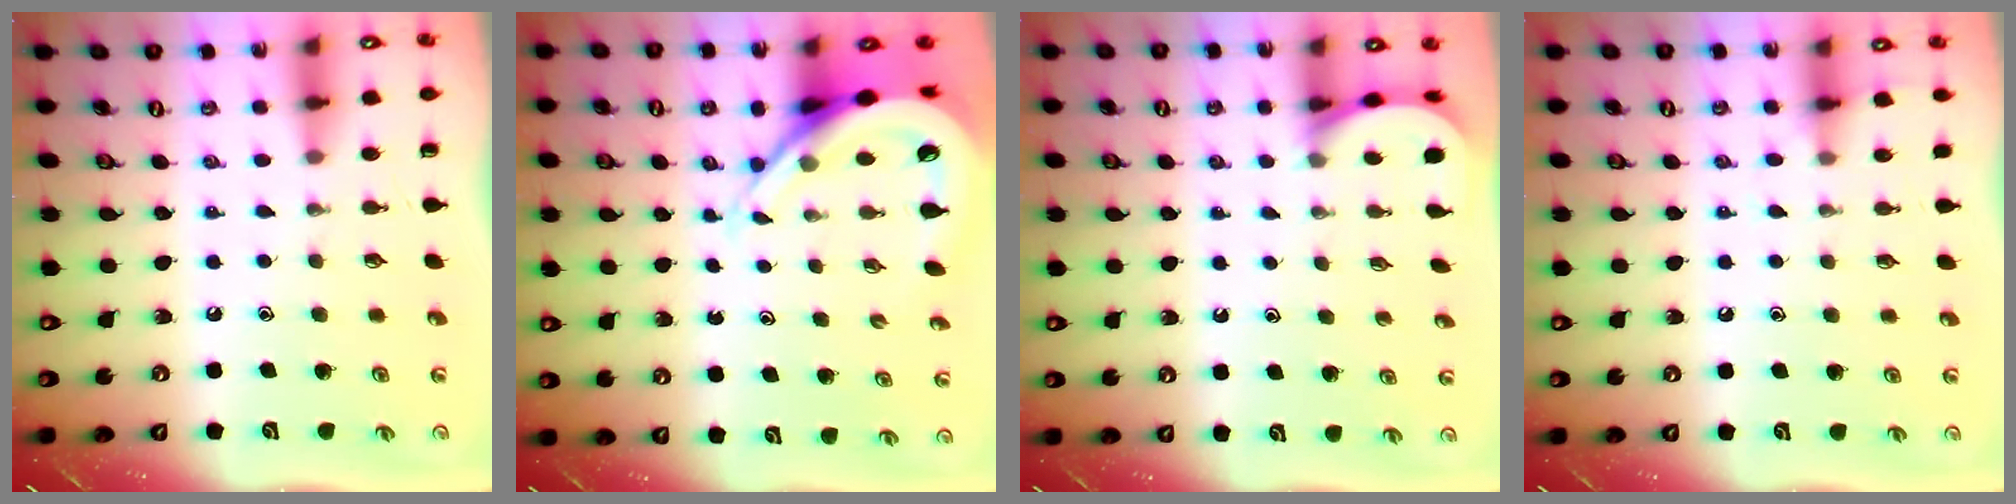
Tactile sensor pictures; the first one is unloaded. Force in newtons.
{"total": 9.0, "press": 8.9, "slide": 1.0}
{"total": 2.5, "press": 2.5, "slide": 0.3}
{"total": 4.8, "press": 4.7, "slide": 0.7}